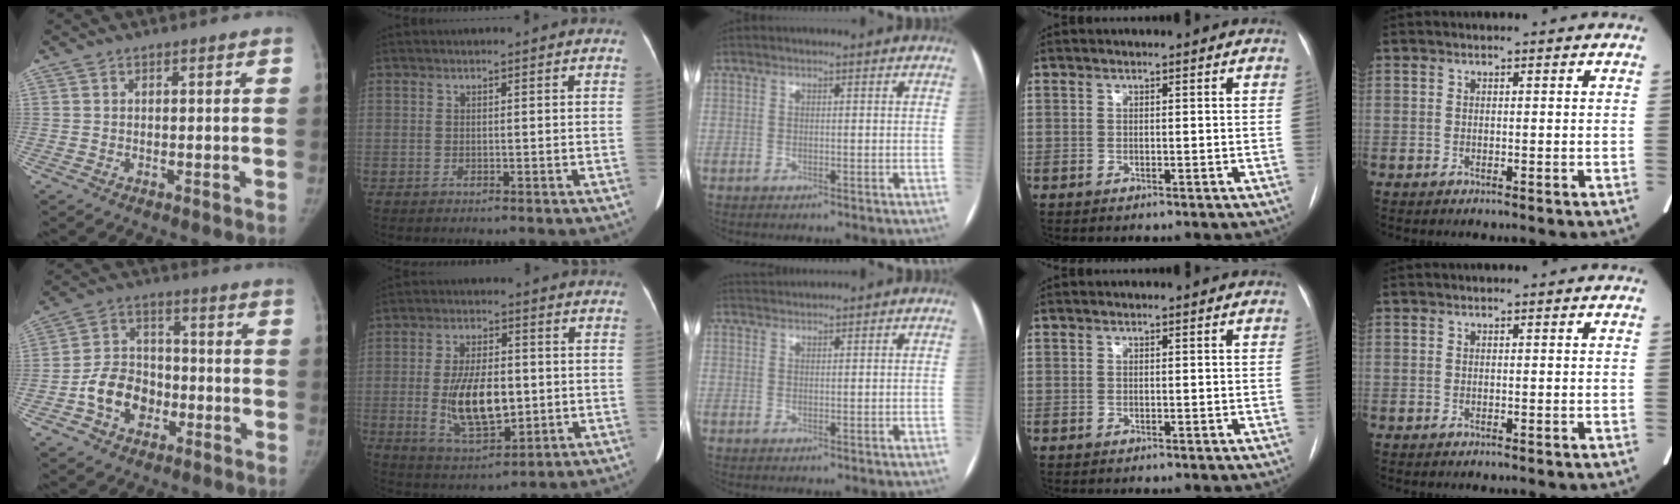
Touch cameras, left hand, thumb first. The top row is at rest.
{"thumb": {"total": 10.5, "force": [-3.8, 8.1, 5.5], "torque": [-0.069, 0.033, -0.069]}, "index": {"total": 11.7, "force": [-1.0, 5.0, 10.5], "torque": [-0.205, -0.004, -0.007]}, "middle": {"total": 2.1, "force": [2.1, -0.3, -0.1], "torque": [-0.002, 0.019, 0.046]}}